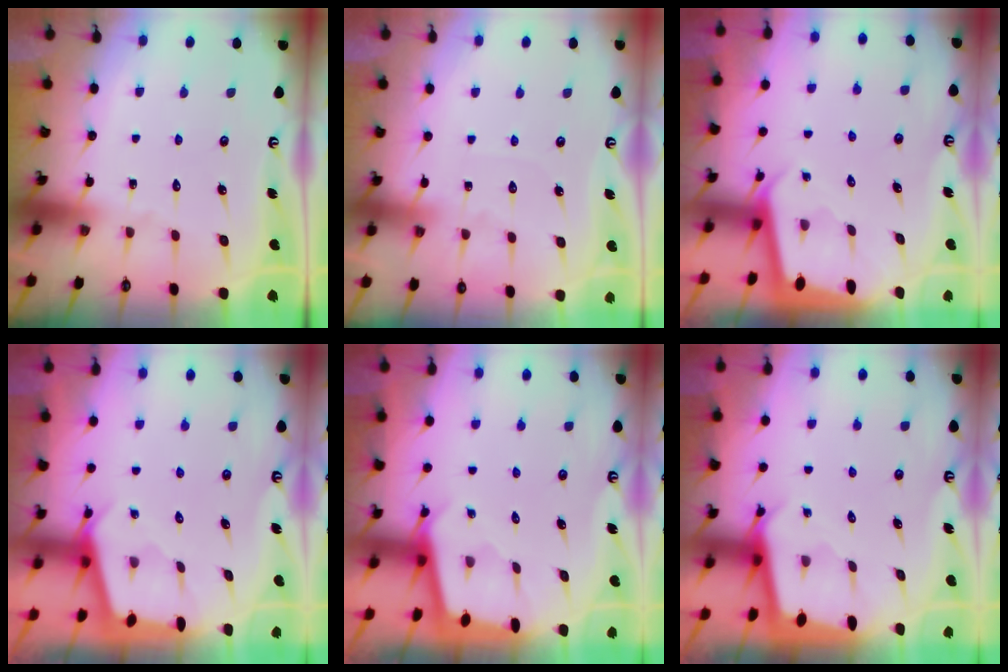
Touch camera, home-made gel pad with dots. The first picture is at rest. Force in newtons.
{"total": 5.0, "press": 5.0, "slide": 0.7}
{"total": 1.9, "press": 1.9, "slide": 0.1}
{"total": 2.5, "press": 2.5, "slide": 0.3}
{"total": 2.0, "press": 2.0, "slide": 0.2}
{"total": 2.2, "press": 2.2, "slide": 0.1}